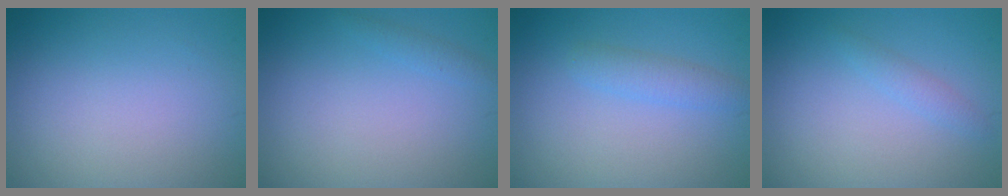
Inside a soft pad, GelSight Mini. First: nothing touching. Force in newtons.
{"total": 0.8, "press": 0.8, "slide": 0.2}
{"total": 1.9, "press": 1.9, "slide": 0.1}
{"total": 1.1, "press": 1.1, "slide": 0.1}